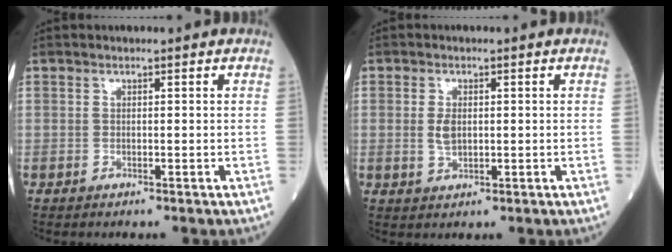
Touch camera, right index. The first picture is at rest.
{"total": 2.6, "force": [0.1, 1.4, 2.2], "torque": [-0.047, -0.003, 0.005]}